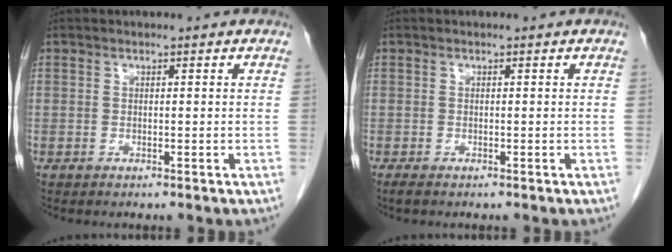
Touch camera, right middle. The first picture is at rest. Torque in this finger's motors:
{"motor_torque": [0.25, -0.09, 0.01, 0.01]}